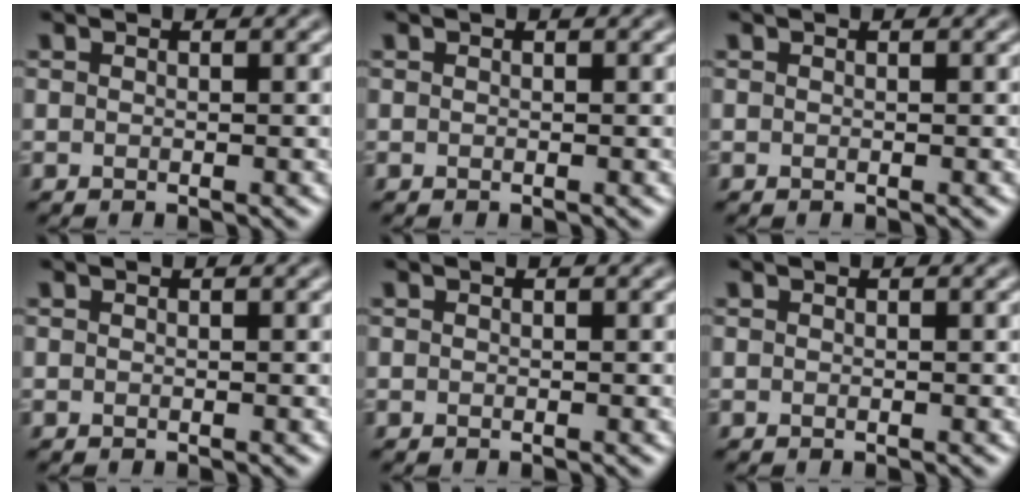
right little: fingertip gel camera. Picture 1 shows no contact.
{"total": 0.0}
{"total": 0.0}
{"total": 0.0}
{"total": 0.0}
{"total": 0.0}